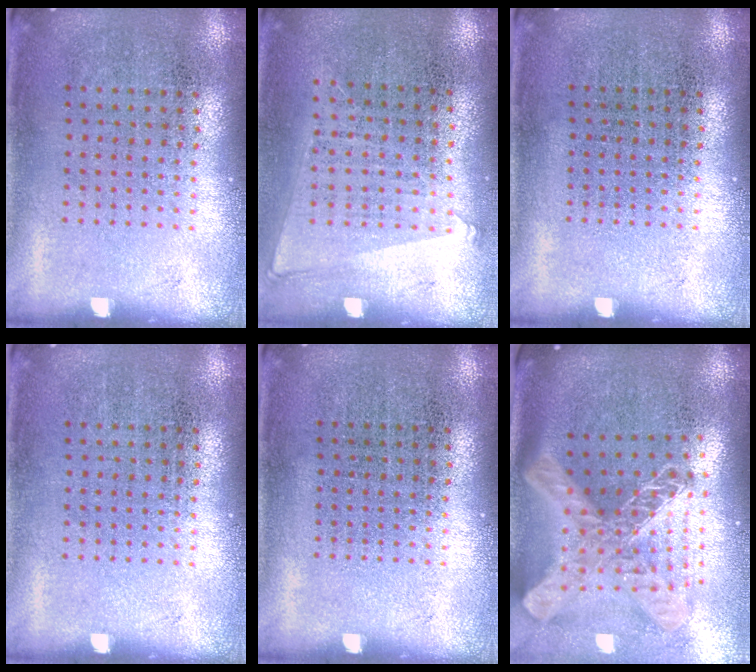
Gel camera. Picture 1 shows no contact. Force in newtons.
{"total": 1.1, "press": 1.0, "slide": 0.5}
{"total": 0.0}
{"total": 0.0}
{"total": 0.0}
{"total": 2.8, "press": 2.0, "slide": 2.0}